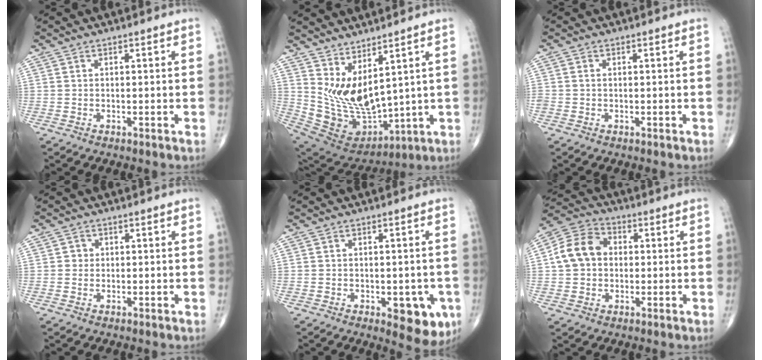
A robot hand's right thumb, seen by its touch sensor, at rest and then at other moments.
{"total": 13.8, "force": [5.2, 6.8, 10.9], "torque": [-0.185, -0.055, 0.132]}
{"total": 0.6, "force": [-0.1, 0.5, 0.3], "torque": [-0.004, 0.002, -0.001]}
{"total": 1.4, "force": [0.1, 1.4, 0.3], "torque": [0.004, 0.004, -0.001]}
{"total": 7.4, "force": [-2.5, 3.5, 6.0], "torque": [-0.046, -0.003, -0.024]}
{"total": 9.7, "force": [0.6, 7.8, 5.7], "torque": [-0.095, 0.026, 0.000]}